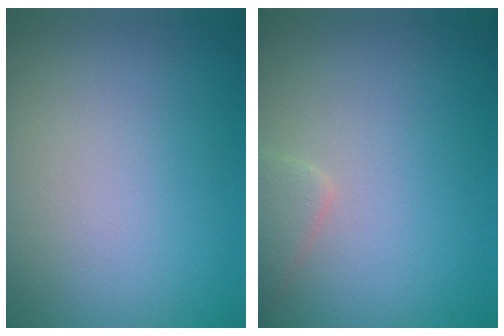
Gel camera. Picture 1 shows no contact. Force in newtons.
{"total": 1.6, "press": 1.6, "slide": 0.0}